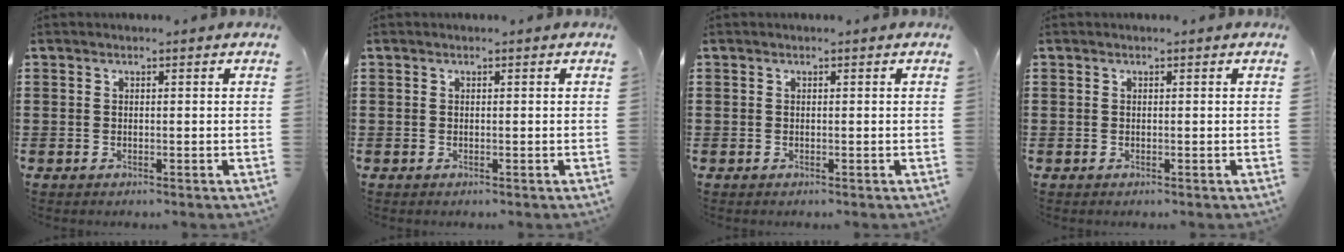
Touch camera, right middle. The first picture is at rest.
{"total": 0.0}
{"total": 0.0}
{"total": 0.0}